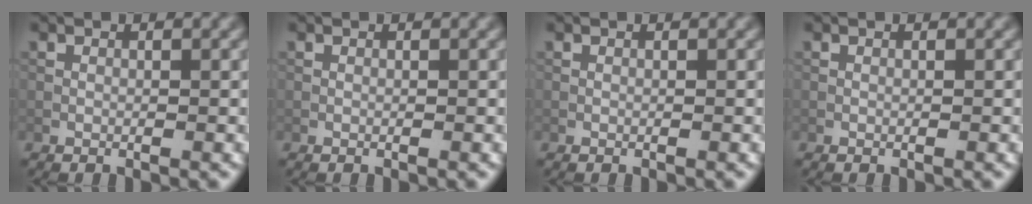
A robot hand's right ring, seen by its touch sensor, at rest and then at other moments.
{"total": 0.0}
{"total": 0.0}
{"total": 0.0}